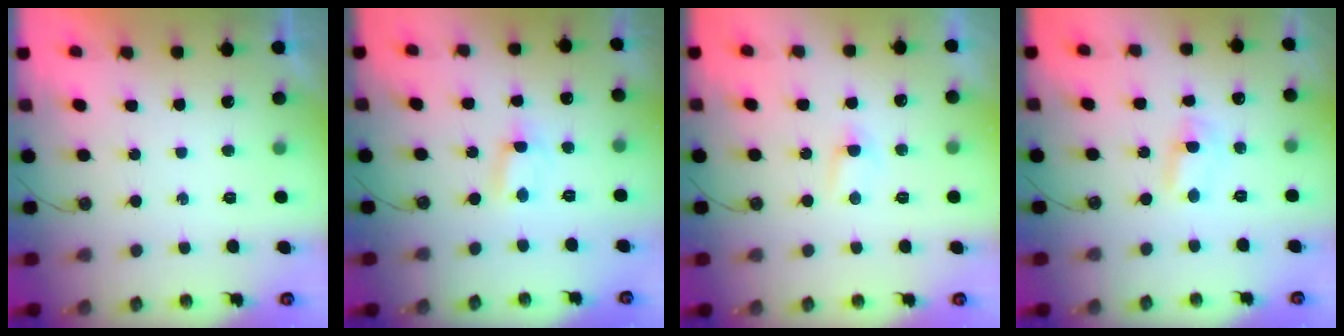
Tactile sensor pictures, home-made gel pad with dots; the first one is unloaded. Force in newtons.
{"total": 0.5, "press": 0.2, "slide": 0.5}
{"total": 2.6, "press": 2.5, "slide": 0.3}
{"total": 1.7, "press": 1.7, "slide": 0.1}